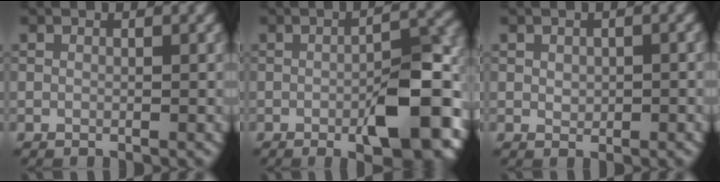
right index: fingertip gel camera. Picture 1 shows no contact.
{"total": 8.7, "force": [-2.9, 2.6, 7.8], "torque": [-0.109, 0.003, -0.043]}
{"total": 1.2, "force": [0.0, 0.8, 0.9], "torque": [-0.013, -0.001, 0.004]}